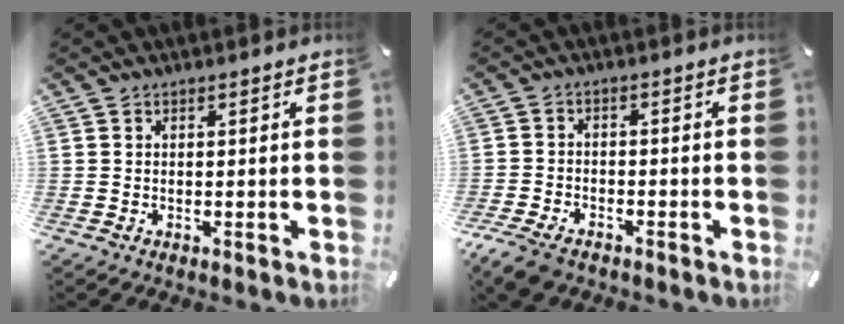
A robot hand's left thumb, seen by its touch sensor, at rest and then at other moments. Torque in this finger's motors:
{"motor_torque": [-0.20, 1.34, 0.89, 0.81, 0.25]}